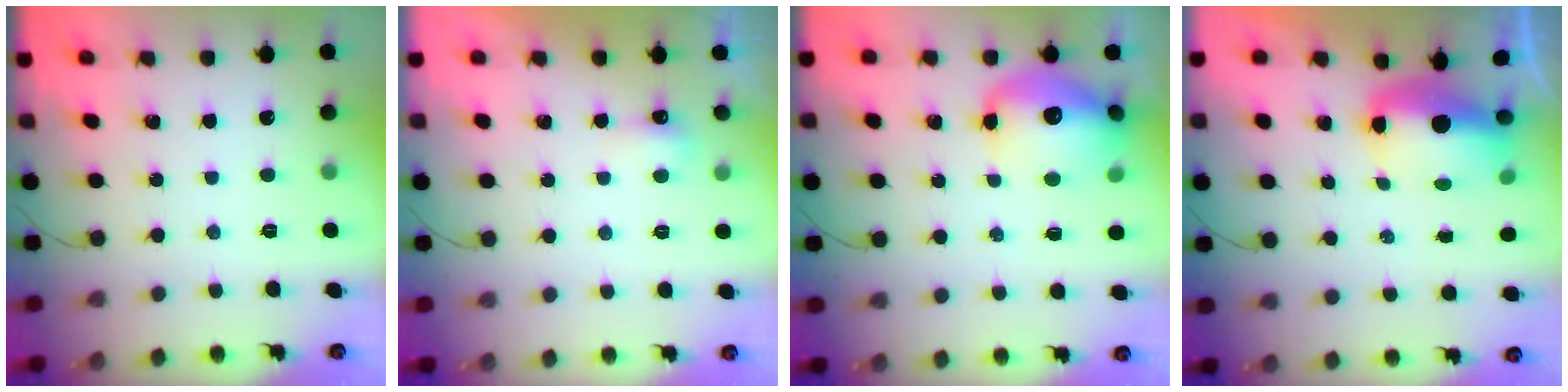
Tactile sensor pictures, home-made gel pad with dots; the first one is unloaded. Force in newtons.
{"total": 4.2, "press": 4.0, "slide": 1.0}
{"total": 15.2, "press": 14.8, "slide": 3.6}
{"total": 8.6, "press": 8.4, "slide": 1.6}